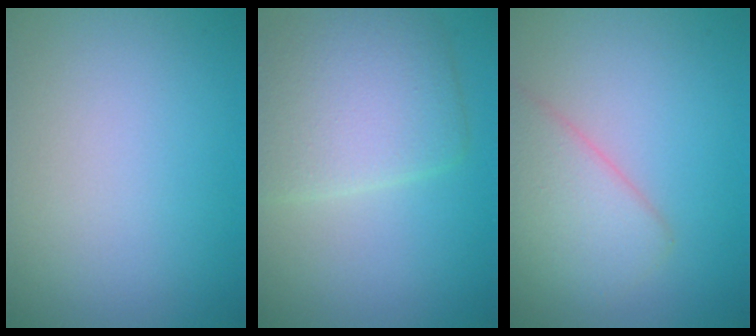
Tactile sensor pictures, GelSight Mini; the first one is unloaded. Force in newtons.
{"total": 6.2, "press": 6.2, "slide": 0.3}
{"total": 4.2, "press": 4.2, "slide": 0.1}